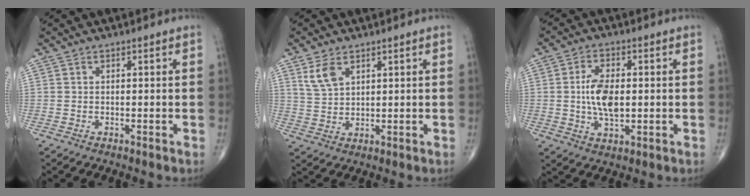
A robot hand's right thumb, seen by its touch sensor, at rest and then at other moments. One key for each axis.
{"total": 4.8, "fx": 2.7, "fy": 2.7, "fz": 3.0, "tx": -0.054, "ty": -0.009, "tz": 0.060}
{"total": 8.3, "fx": 0.2, "fy": 4.4, "fz": 7.1, "tx": -0.128, "ty": -0.001, "tz": 0.003}